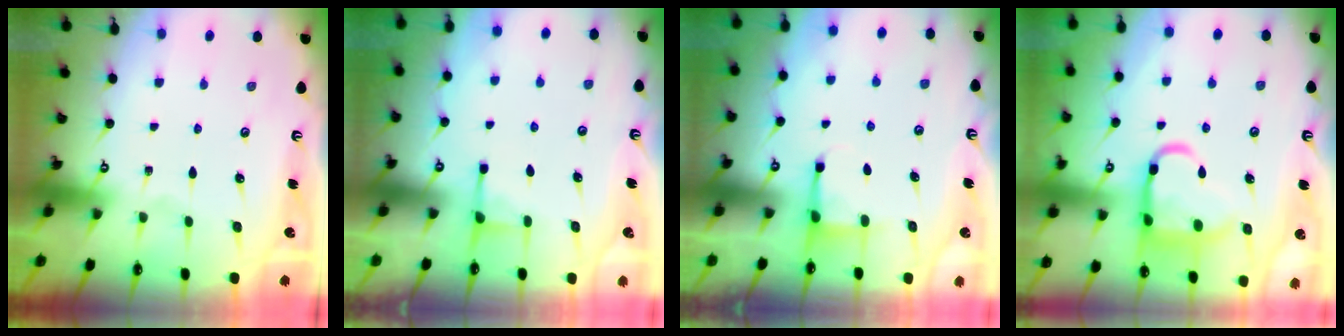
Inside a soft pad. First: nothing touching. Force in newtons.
{"total": 2.9, "press": 2.8, "slide": 0.5}
{"total": 2.2, "press": 2.2, "slide": 0.5}
{"total": 14.4, "press": 14.3, "slide": 1.6}